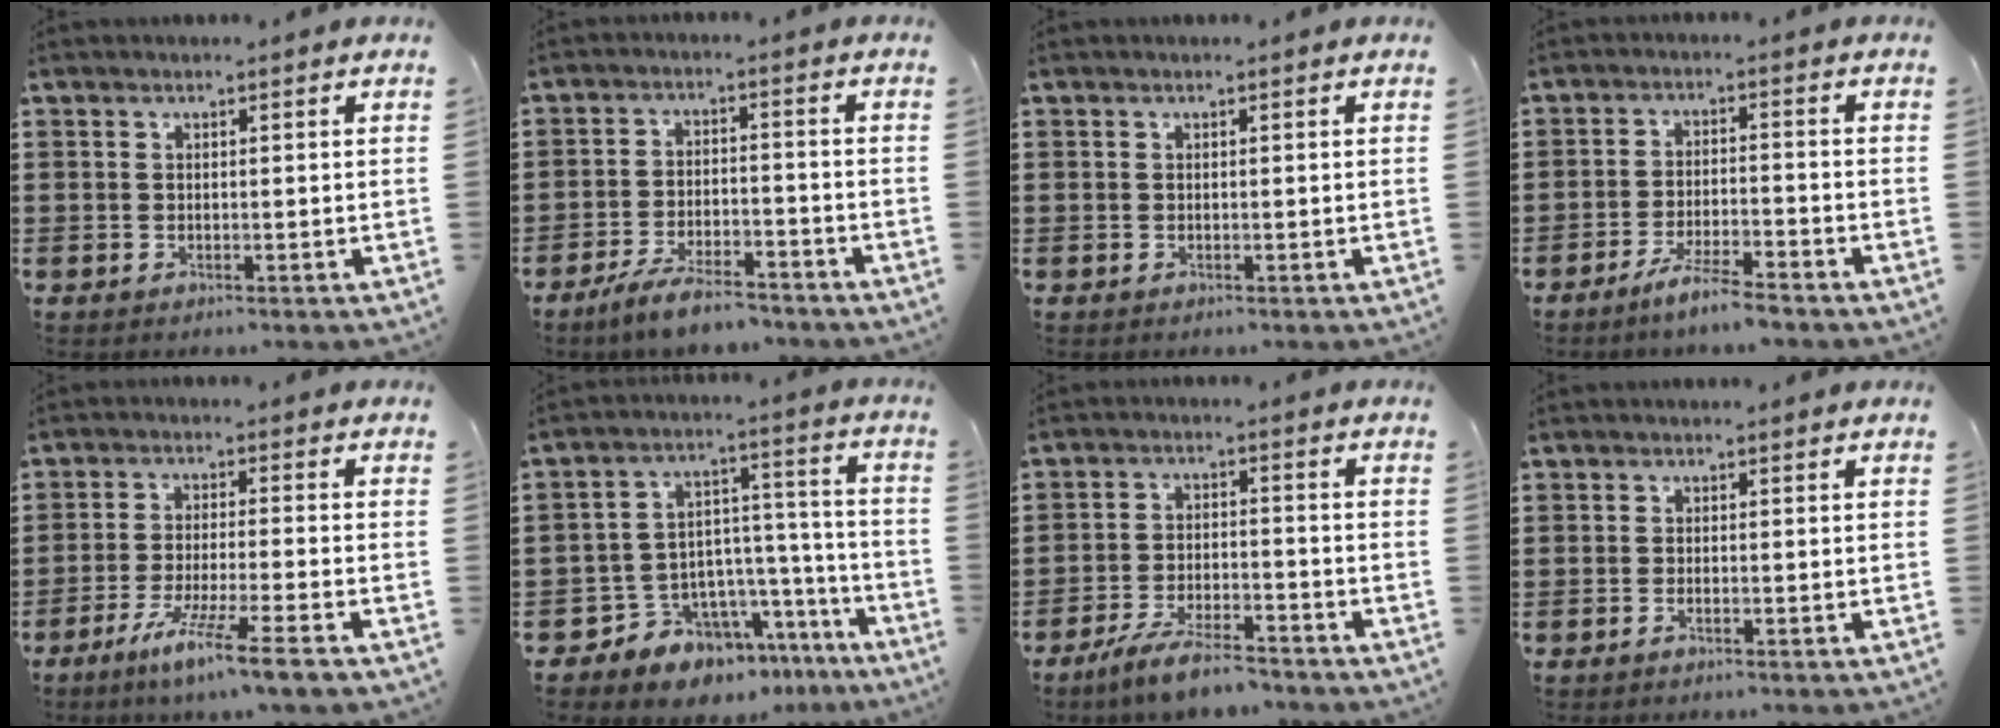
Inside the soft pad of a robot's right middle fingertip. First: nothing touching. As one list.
[{"total": 5.8, "force": [-5.1, 0.9, 2.6], "torque": [-0.053, 0.001, -0.099]}, {"total": 0.0}, {"total": 4.8, "force": [-4.1, 0.0, 2.4], "torque": [-0.045, -0.002, -0.078]}, {"total": 7.0, "force": [-5.3, -0.4, 4.6], "torque": [-0.090, -0.013, -0.101]}, {"total": 9.5, "force": [-8.1, 4.7, 1.6], "torque": [-0.040, 0.025, -0.149]}, {"total": 6.1, "force": [-5.3, 0.8, 2.9], "torque": [-0.065, -0.004, -0.103]}, {"total": 0.5, "force": [-0.3, 0.1, 0.4], "torque": [-0.008, -0.003, -0.005]}]